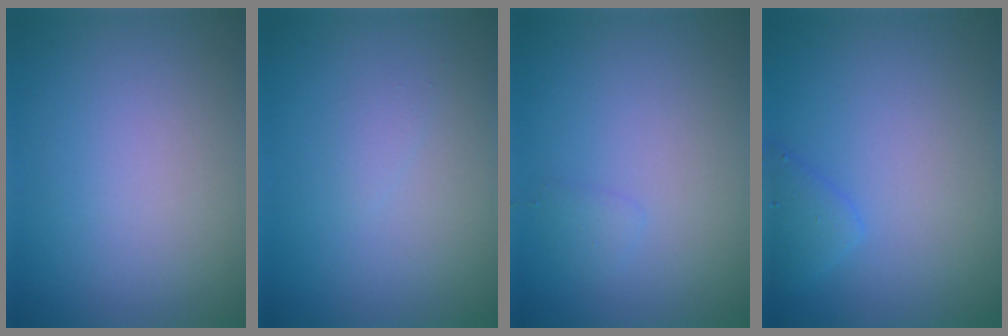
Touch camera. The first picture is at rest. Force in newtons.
{"total": 0.7, "press": 0.7, "slide": 0.1}
{"total": 0.8, "press": 0.8, "slide": 0.1}
{"total": 1.7, "press": 1.7, "slide": 0.1}